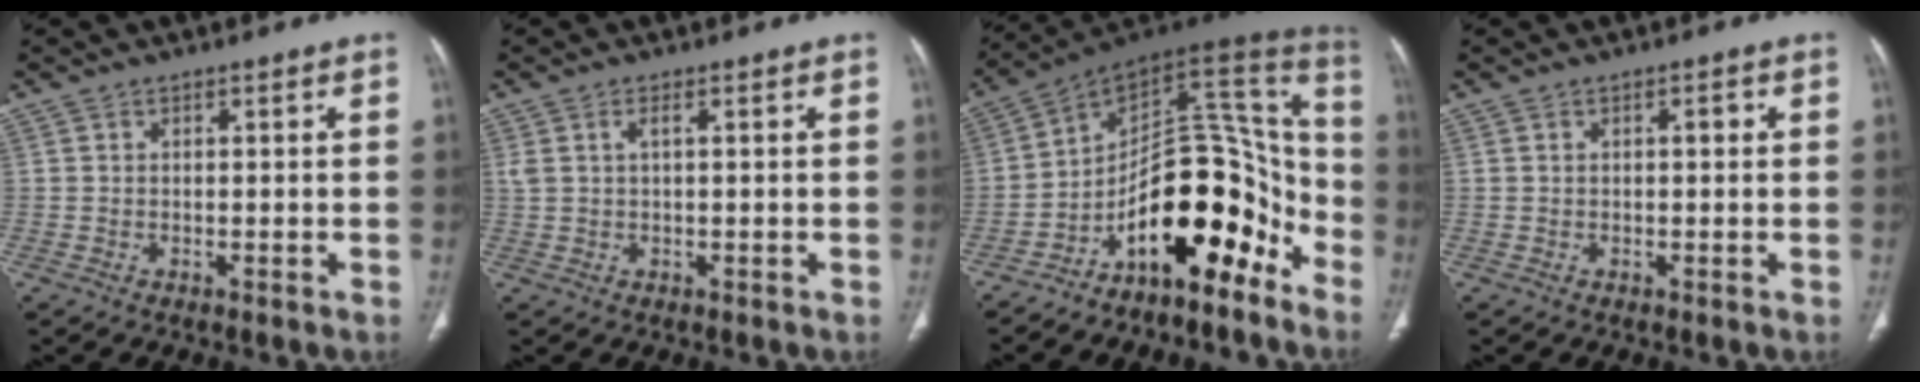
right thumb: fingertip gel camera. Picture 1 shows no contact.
{"total": 2.2, "force": [0.7, 0.8, 1.9], "torque": [-0.050, 0.011, 0.021]}
{"total": 19.2, "force": [-10.8, 8.7, 13.3], "torque": [-0.141, 0.137, -0.174]}
{"total": 1.0, "force": [0.1, 0.4, 0.9], "torque": [-0.010, 0.003, 0.001]}